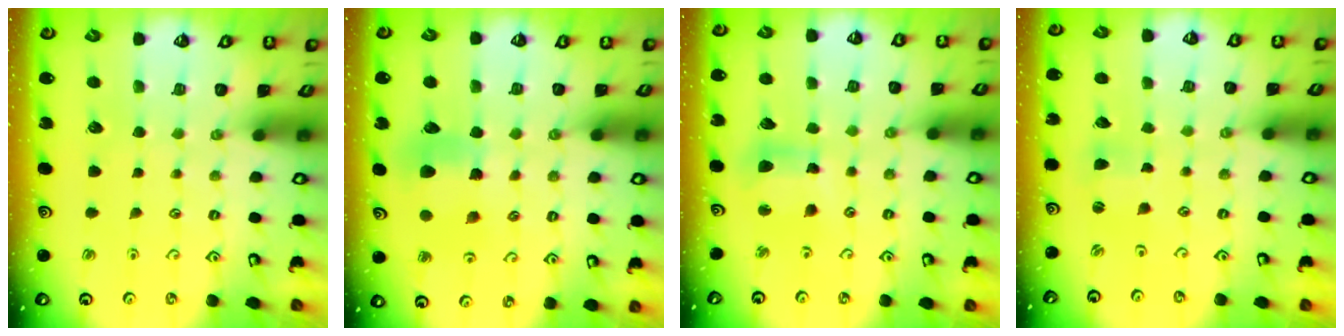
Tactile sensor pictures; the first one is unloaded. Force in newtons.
{"total": 6.7, "press": 6.6, "slide": 0.8}
{"total": 9.2, "press": 9.2, "slide": 1.0}
{"total": 1.8, "press": 1.8, "slide": 0.3}